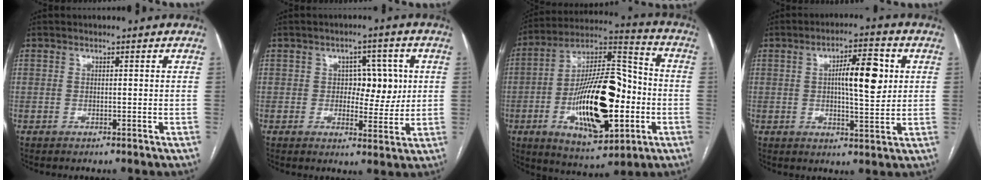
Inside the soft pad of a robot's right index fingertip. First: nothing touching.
{"total": 6.3, "force": [0.9, 3.8, 4.9], "torque": [-0.056, 0.012, 0.017]}
{"total": 22.2, "force": [-4.9, 7.6, 20.3], "torque": [-0.365, 0.011, -0.069]}
{"total": 9.0, "force": [1.7, 2.2, 8.5], "torque": [-0.135, 0.012, 0.028]}